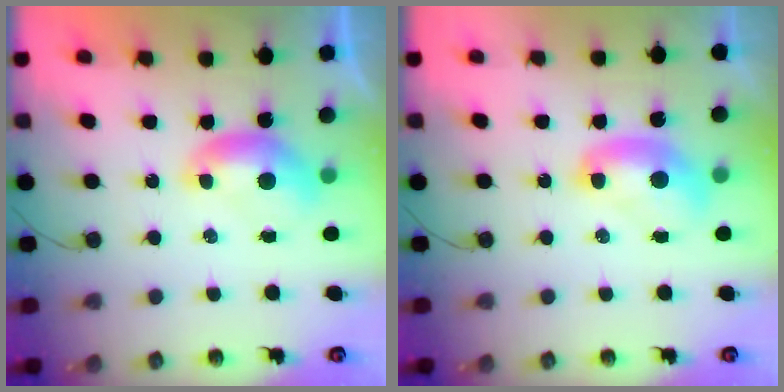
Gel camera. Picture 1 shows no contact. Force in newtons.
{"total": 2.0, "press": 2.0, "slide": 0.2}